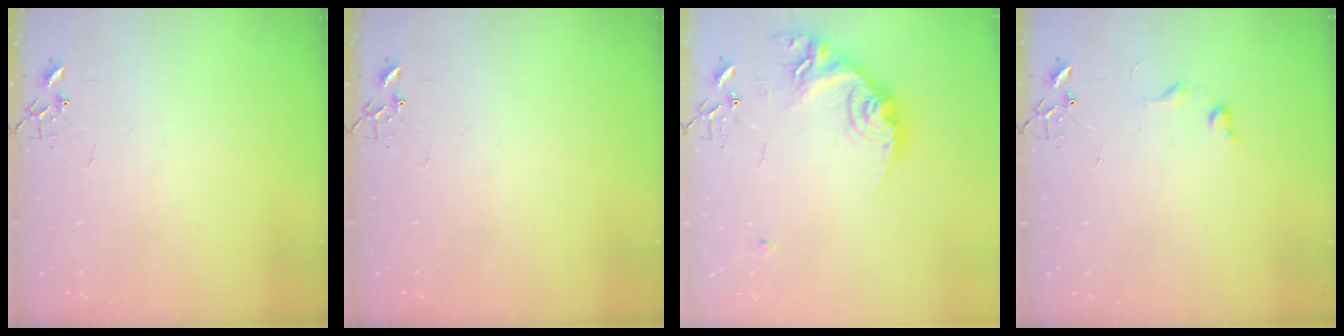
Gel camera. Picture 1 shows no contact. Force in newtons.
{"total": 0.0}
{"total": 17.6, "press": 17.5, "slide": 0.9}
{"total": 6.4, "press": 6.3, "slide": 0.8}